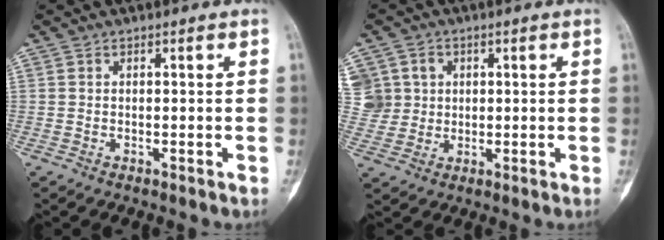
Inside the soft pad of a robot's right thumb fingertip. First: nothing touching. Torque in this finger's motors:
{"motor_torque": [0.50, 1.28, 0.65, 0.32, 0.10]}